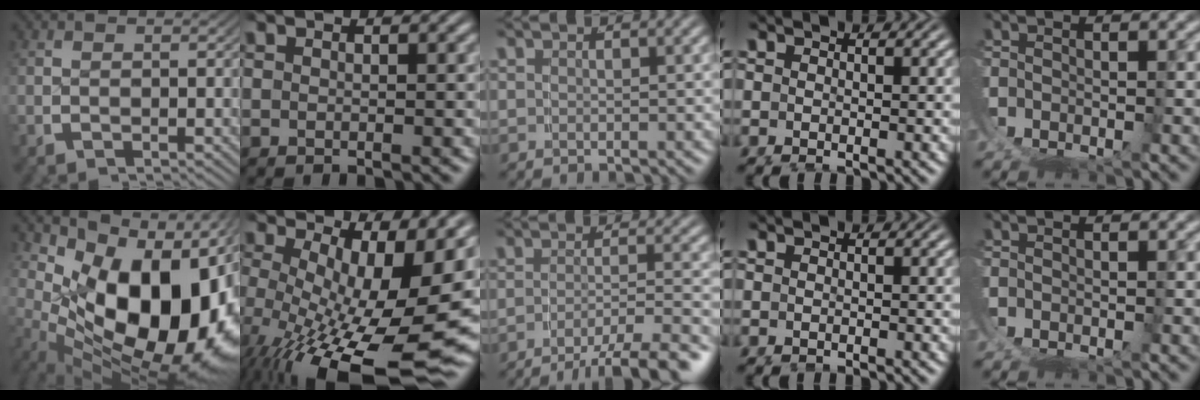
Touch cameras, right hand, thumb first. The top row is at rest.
{"thumb": {"total": 24.9, "force": [-0.7, 15.0, 19.9], "torque": [-0.304, -0.032, 0.009]}, "index": {"total": 13.1, "force": [-5.3, 5.6, 10.6], "torque": [-0.181, -0.060, -0.045]}, "middle": {"total": 7.3, "force": [-5.4, 1.9, 4.6], "torque": [-0.061, -0.020, -0.070]}, "ring": {"total": 0.7, "force": [-0.6, 0.1, 0.2], "torque": [-0.004, -0.003, -0.006]}}